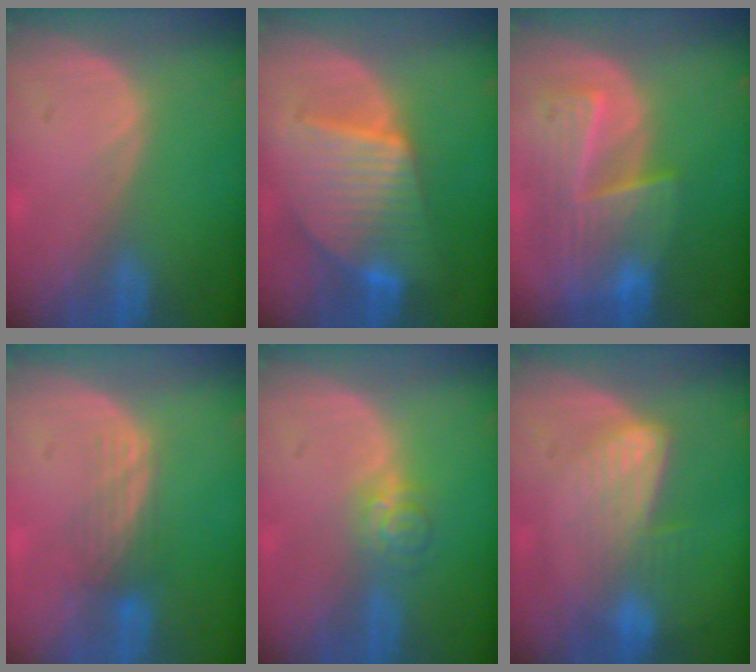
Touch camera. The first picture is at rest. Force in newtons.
{"total": 9.3, "press": 9.3, "slide": 0.6}
{"total": 9.6, "press": 8.4, "slide": 4.7}
{"total": 3.5, "press": 2.9, "slide": 1.9}
{"total": 3.5, "press": 3.5, "slide": 0.2}
{"total": 7.0, "press": 5.8, "slide": 3.8}